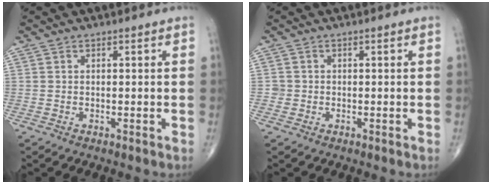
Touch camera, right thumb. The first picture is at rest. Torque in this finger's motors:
{"motor_torque": [0.19, 0.11, 0.21, -0.07, -0.04]}